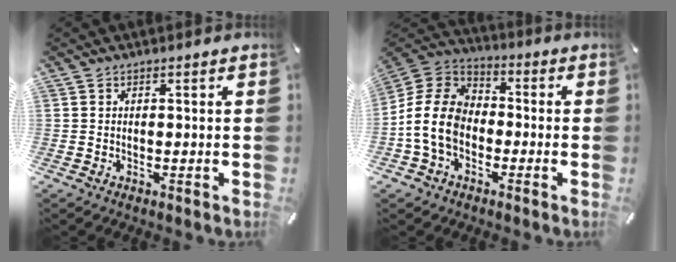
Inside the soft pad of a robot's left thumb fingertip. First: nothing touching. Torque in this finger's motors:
{"motor_torque": [1.01, 1.58, 1.51, 0.71, 0.25]}